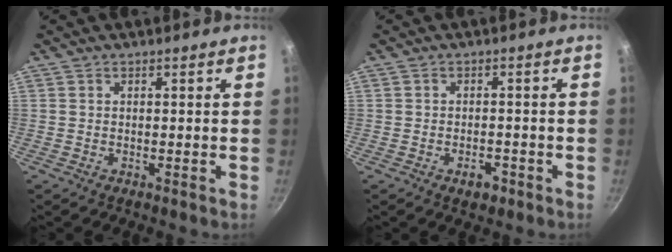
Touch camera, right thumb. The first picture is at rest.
{"total": 3.0, "force": [-1.7, 1.7, 1.8], "torque": [-0.017, 0.016, -0.021]}